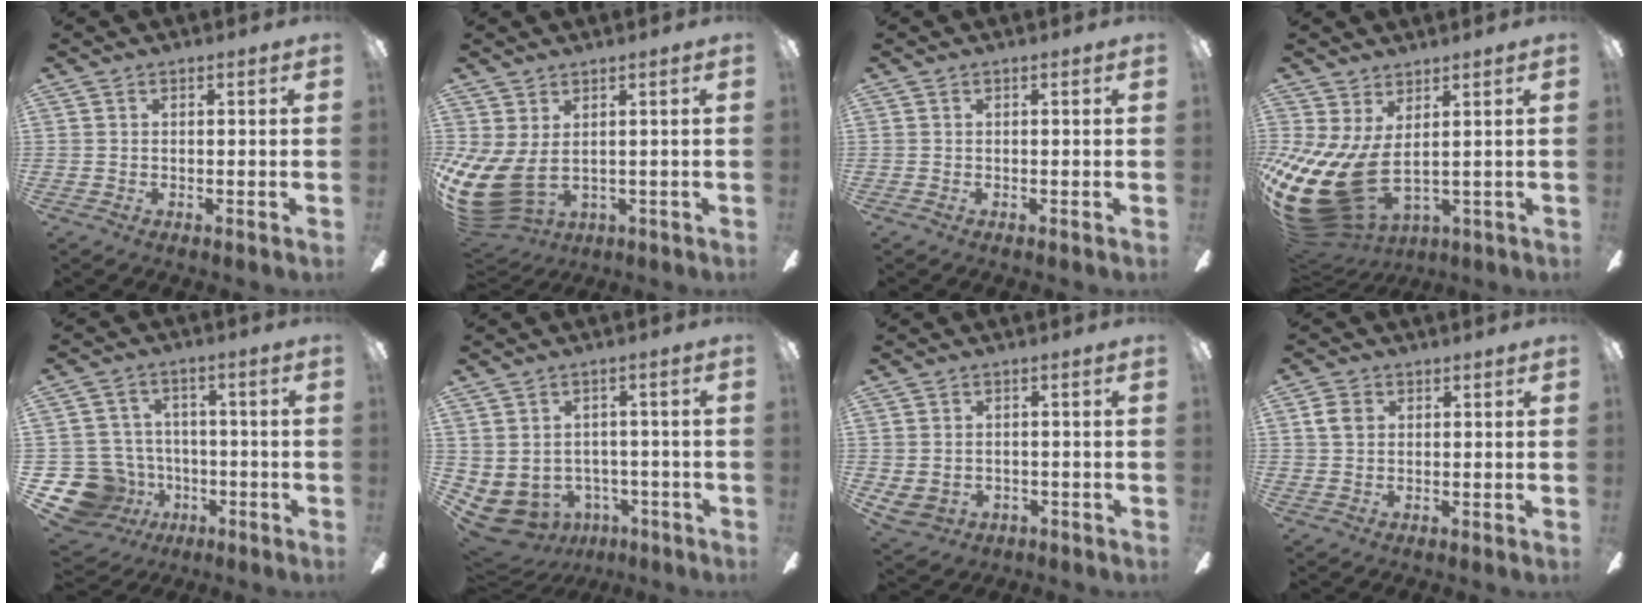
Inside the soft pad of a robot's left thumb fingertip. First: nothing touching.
{"total": 11.0, "force": [-0.2, 6.5, 8.9], "torque": [-0.206, -0.018, 0.003]}
{"total": 0.0}
{"total": 17.0, "force": [-2.2, 9.0, 14.3], "torque": [-0.312, -0.029, -0.020]}
{"total": 13.3, "force": [-4.7, 11.7, 4.2], "torque": [-0.121, 0.031, -0.071]}
{"total": 5.3, "force": [-2.7, 4.3, 1.6], "torque": [-0.069, 0.001, -0.049]}
{"total": 2.6, "force": [0.1, 2.4, 1.1], "torque": [-0.030, -0.001, 0.001]}
{"total": 3.9, "force": [1.2, 2.9, 2.3], "torque": [-0.040, 0.004, 0.020]}